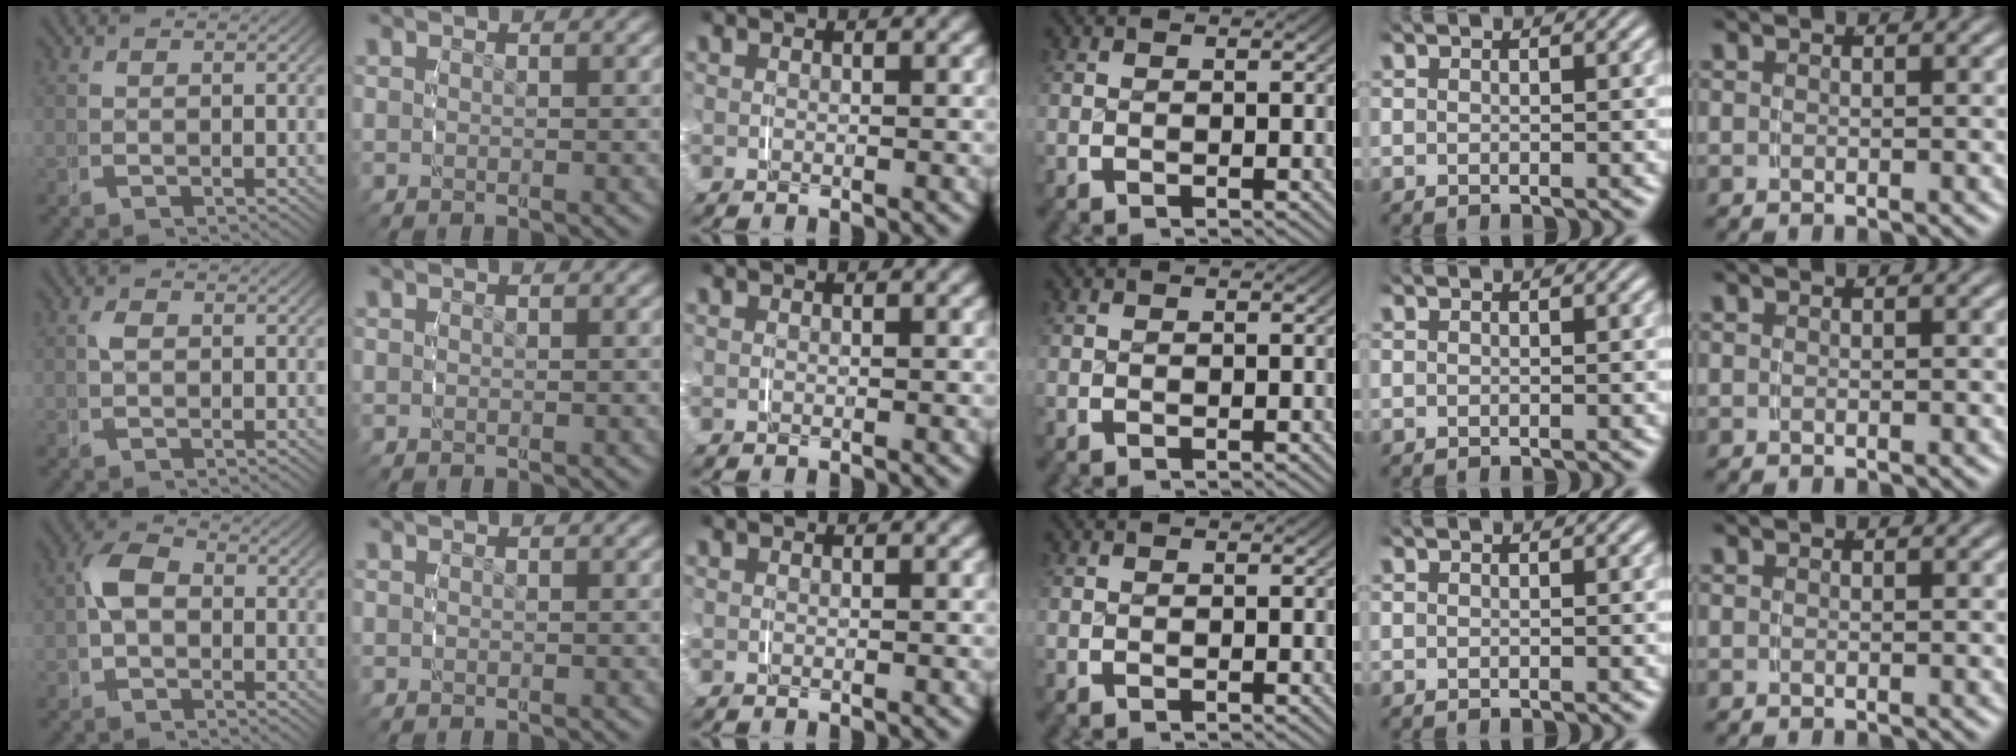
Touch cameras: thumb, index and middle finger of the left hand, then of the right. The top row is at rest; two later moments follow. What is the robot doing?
{"motion": "grasp_and_lifting", "object": "string"}